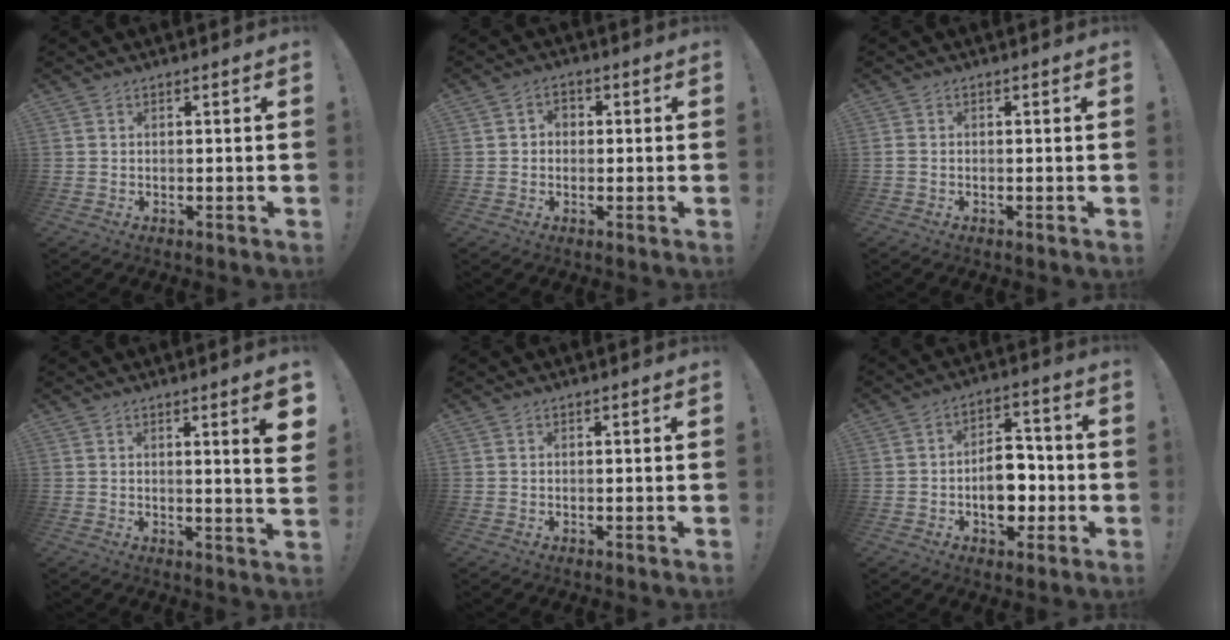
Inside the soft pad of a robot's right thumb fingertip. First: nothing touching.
{"total": 3.0, "force": [-0.4, 2.7, 1.3], "torque": [-0.022, 0.008, -0.008]}
{"total": 0.8, "force": [-0.3, 0.3, 0.7], "torque": [-0.019, 0.005, -0.003]}
{"total": 6.8, "force": [2.5, -0.1, 6.4], "torque": [-0.084, -0.022, 0.038]}
{"total": 0.0}
{"total": 11.4, "force": [-2.6, 7.9, 7.8], "torque": [-0.108, 0.019, -0.042]}